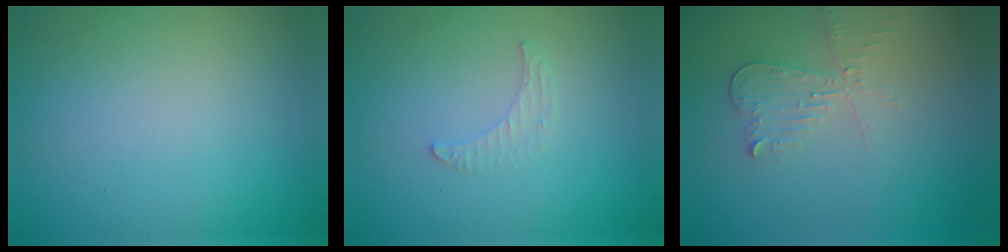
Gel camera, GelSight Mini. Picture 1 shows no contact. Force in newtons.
{"total": 1.1, "press": 1.1, "slide": 0.3}
{"total": 2.4, "press": 2.4, "slide": 0.5}